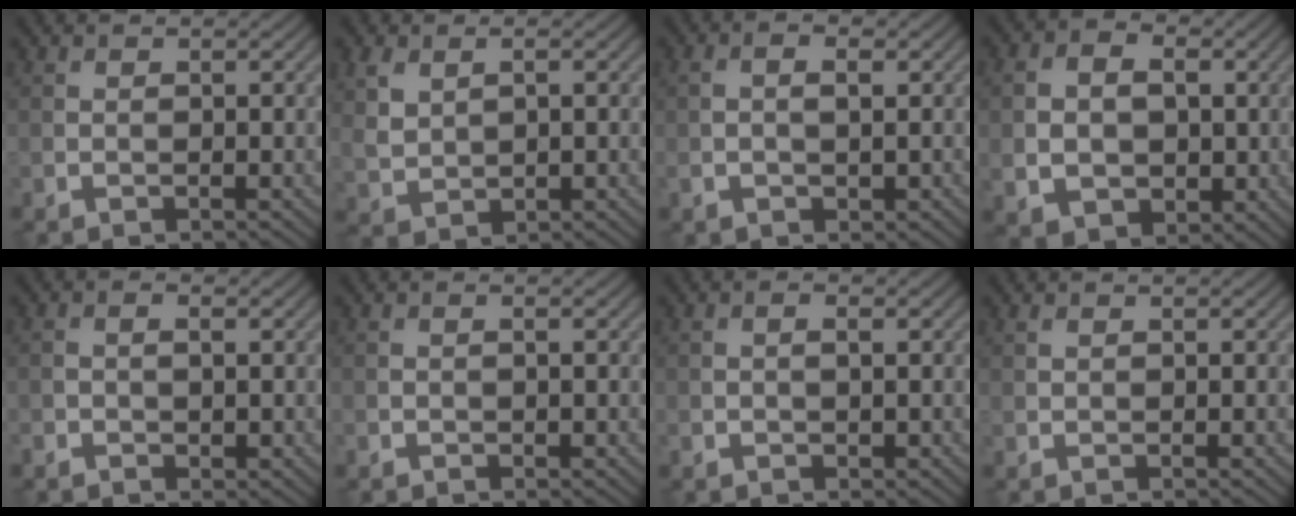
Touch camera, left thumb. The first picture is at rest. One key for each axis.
{"total": 4.0, "fx": 1.4, "fy": 2.7, "fz": 2.5, "tx": -0.066, "ty": -0.003, "tz": 0.033}
{"total": 3.2, "fx": -0.3, "fy": 1.6, "fz": 2.7, "tx": -0.055, "ty": 0.000, "tz": -0.005}
{"total": 7.4, "fx": -0.3, "fy": 5.7, "fz": 4.7, "tx": -0.098, "ty": -0.006, "tz": -0.007}
{"total": 2.7, "fx": -0.7, "fy": 1.5, "fz": 2.1, "tx": -0.038, "ty": -0.003, "tz": -0.011}
{"total": 0.7, "fx": -0.3, "fy": 0.4, "fz": 0.5, "tx": -0.008, "ty": 0.000, "tz": -0.004}
{"total": 1.7, "fx": -0.2, "fy": 0.9, "fz": 1.4, "tx": -0.024, "ty": 0.000, "tz": -0.002}
{"total": 0.6, "fx": 0.4, "fy": 0.4, "fz": 0.4, "tx": -0.010, "ty": 0.001, "tz": 0.008}